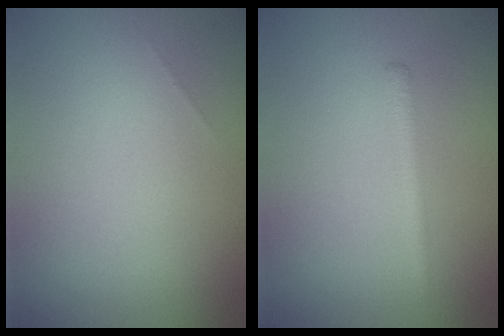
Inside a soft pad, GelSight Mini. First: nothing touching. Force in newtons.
{"total": 1.3, "press": 1.3, "slide": 0.1}